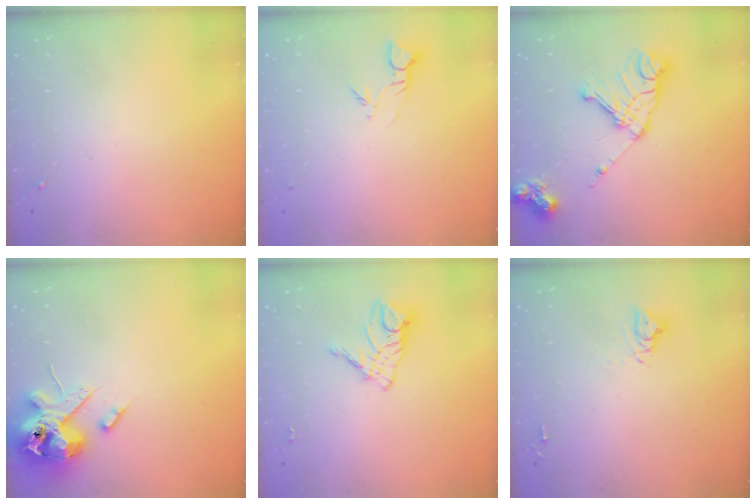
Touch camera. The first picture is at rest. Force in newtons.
{"total": 3.4, "press": 3.4, "slide": 0.2}
{"total": 18.6, "press": 18.5, "slide": 2.1}
{"total": 13.7, "press": 13.5, "slide": 2.3}
{"total": 10.8, "press": 10.7, "slide": 0.7}
{"total": 6.2, "press": 6.2, "slide": 0.3}